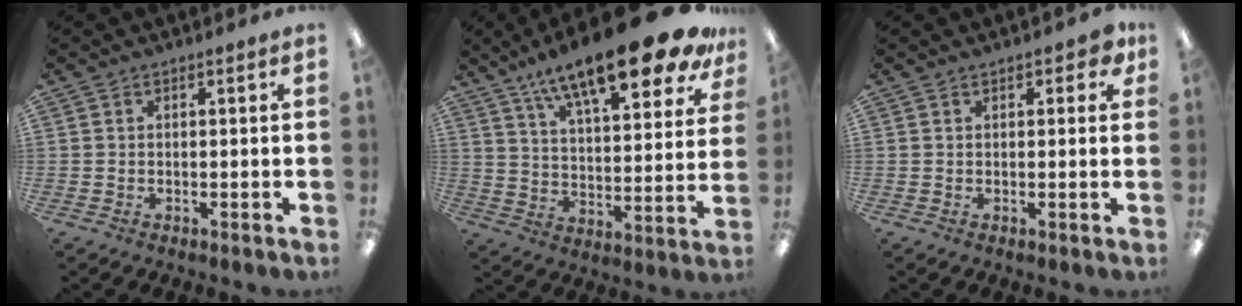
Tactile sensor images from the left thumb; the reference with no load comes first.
{"total": 20.6, "force": [15.6, 5.1, 12.5], "torque": [-0.195, -0.103, 0.256]}
{"total": 2.9, "force": [1.5, 1.5, 1.9], "torque": [-0.024, -0.001, 0.024]}